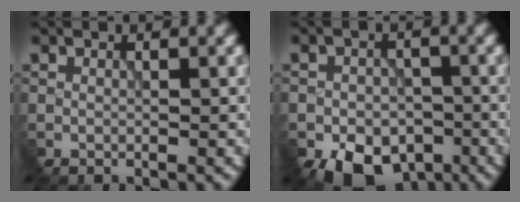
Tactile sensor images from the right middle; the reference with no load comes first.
{"total": 7.0, "force": [-4.0, 4.4, 3.6], "torque": [-0.062, -0.028, -0.055]}